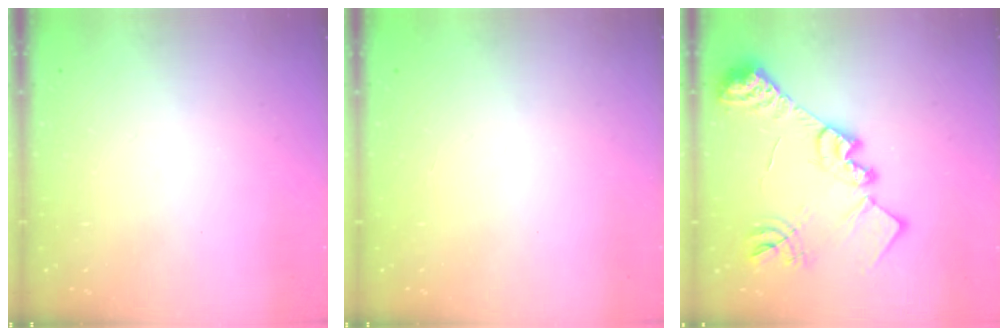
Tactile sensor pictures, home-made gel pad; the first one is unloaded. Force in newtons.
{"total": 1.1, "press": 1.0, "slide": 0.1}
{"total": 20.6, "press": 20.6, "slide": 1.8}